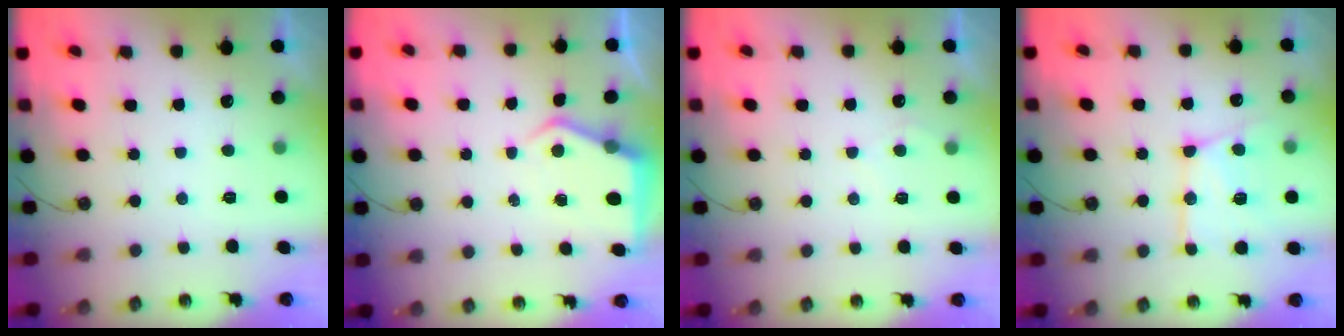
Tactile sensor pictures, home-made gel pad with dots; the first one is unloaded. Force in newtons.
{"total": 5.6, "press": 5.6, "slide": 0.8}
{"total": 3.6, "press": 3.6, "slide": 0.5}
{"total": 14.5, "press": 14.5, "slide": 1.1}